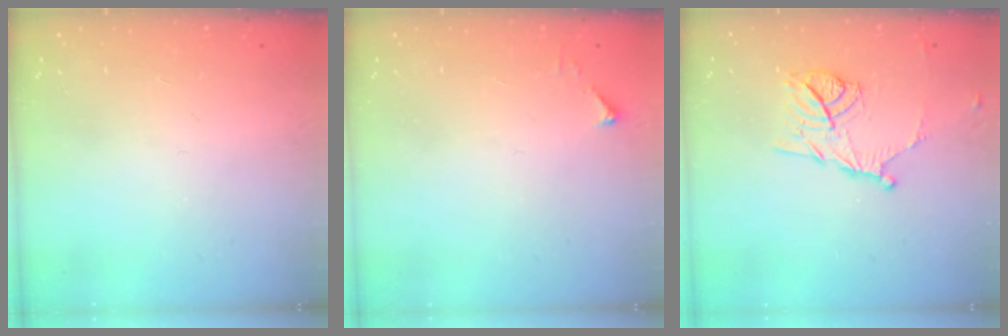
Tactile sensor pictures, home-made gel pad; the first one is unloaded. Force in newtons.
{"total": 2.5, "press": 2.5, "slide": 0.3}
{"total": 11.4, "press": 11.3, "slide": 0.7}